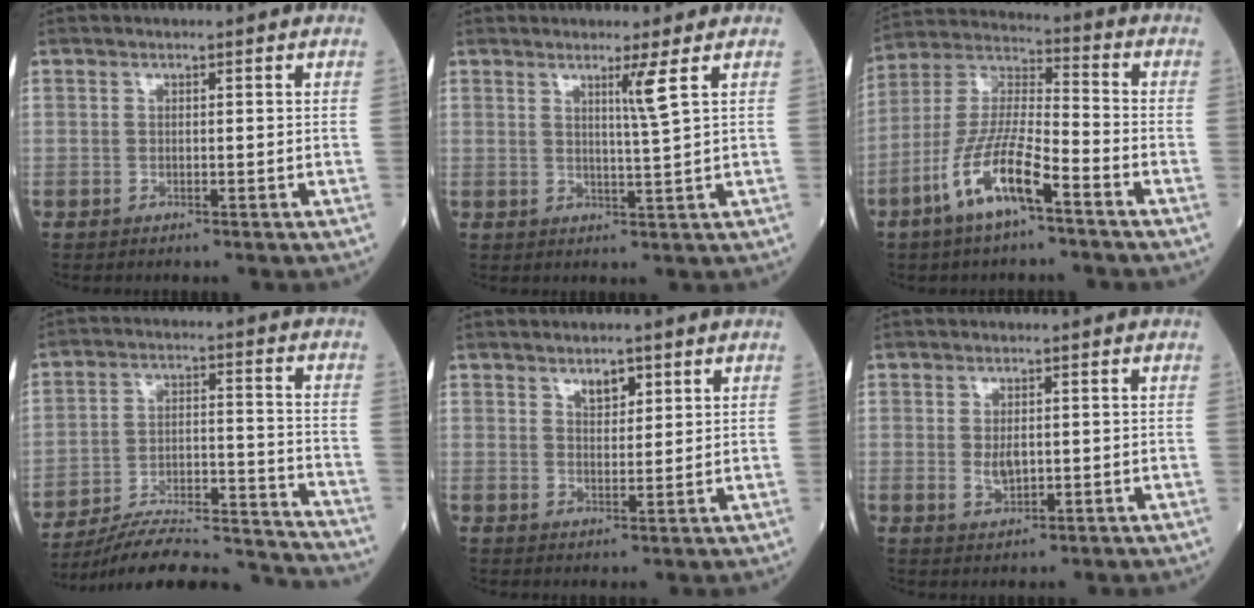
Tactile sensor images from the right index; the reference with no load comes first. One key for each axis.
{"total": 3.1, "fx": 1.6, "fy": -1.3, "fz": 2.3, "tx": -0.043, "ty": -0.015, "tz": 0.031}
{"total": 12.2, "fx": -6.5, "fy": 2.2, "fz": 10.1, "tx": -0.214, "ty": -0.006, "tz": -0.128}
{"total": 18.9, "fx": -18.2, "fy": 1.0, "fz": 5.2, "tx": -0.073, "ty": 0.019, "tz": -0.274}
{"total": 2.9, "fx": 1.9, "fy": 1.3, "fz": 1.8, "tx": -0.028, "ty": -0.003, "tz": 0.034}
{"total": 2.6, "fx": 0.0, "fy": 1.3, "fz": 2.2, "tx": -0.040, "ty": -0.003, "tz": 0.005}